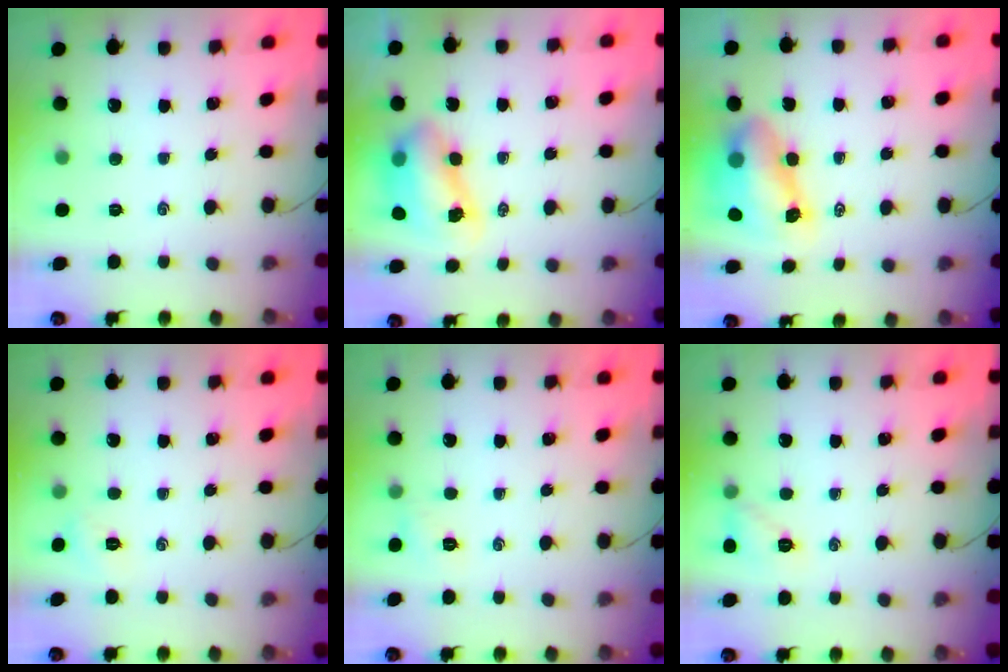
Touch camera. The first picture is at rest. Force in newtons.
{"total": 8.8, "press": 8.5, "slide": 2.2}
{"total": 9.3, "press": 9.0, "slide": 2.2}
{"total": 2.4, "press": 2.3, "slide": 0.7}
{"total": 5.6, "press": 5.3, "slide": 1.6}
{"total": 6.8, "press": 6.6, "slide": 1.7}